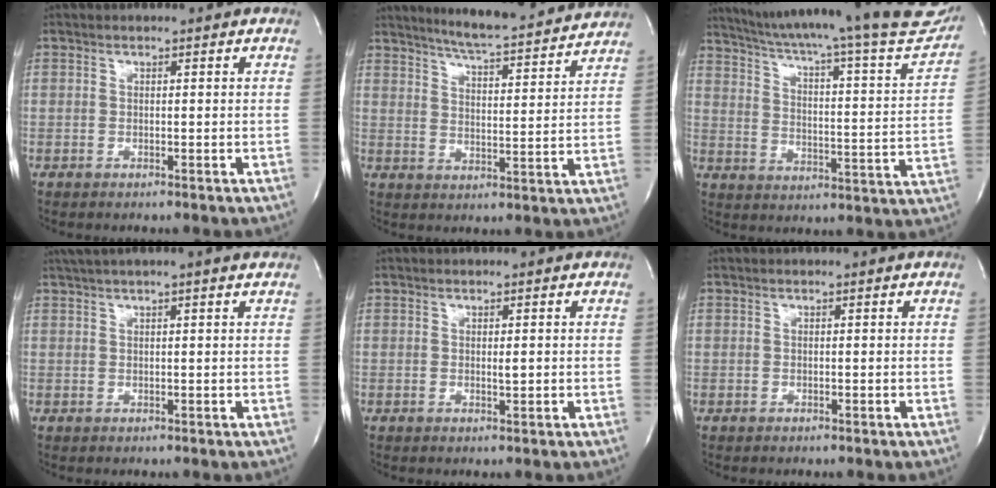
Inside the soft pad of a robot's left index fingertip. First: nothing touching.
{"total": 16.3, "force": [15.1, 1.0, 6.1], "torque": [-0.097, -0.010, 0.203]}
{"total": 30.5, "force": [26.6, 2.6, 14.6], "torque": [-0.227, -0.071, 0.336]}
{"total": 5.2, "force": [4.1, -0.7, 3.1], "torque": [-0.051, 0.029, 0.066]}
{"total": 1.0, "force": [0.1, 0.2, 1.0], "torque": [-0.018, -0.002, 0.002]}
{"total": 0.0}